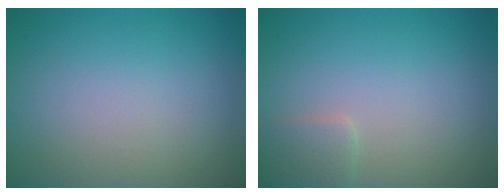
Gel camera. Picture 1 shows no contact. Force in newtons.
{"total": 1.6, "press": 1.6, "slide": 0.1}